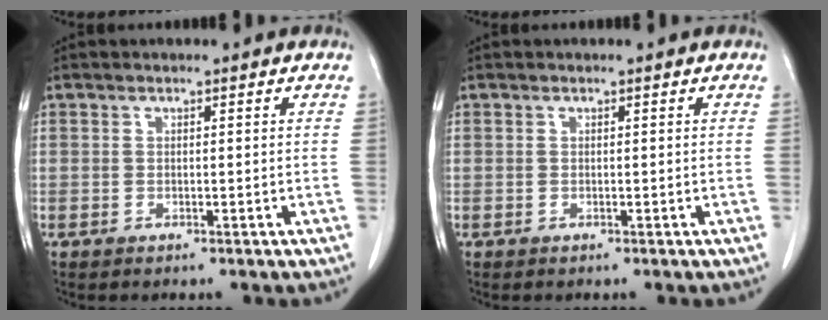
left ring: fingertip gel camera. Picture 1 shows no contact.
{"total": 0.0}